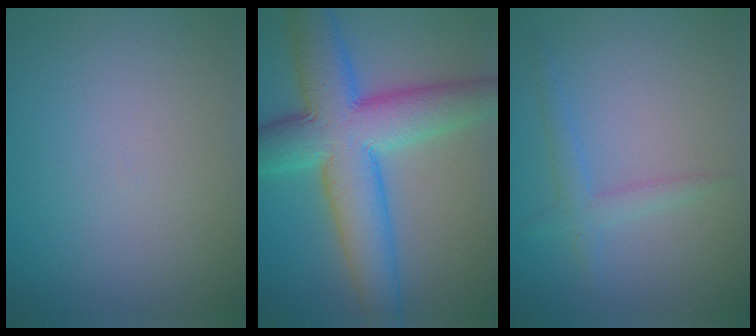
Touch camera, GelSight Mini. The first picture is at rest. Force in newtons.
{"total": 10.7, "press": 10.7, "slide": 0.2}
{"total": 1.9, "press": 1.9, "slide": 0.1}